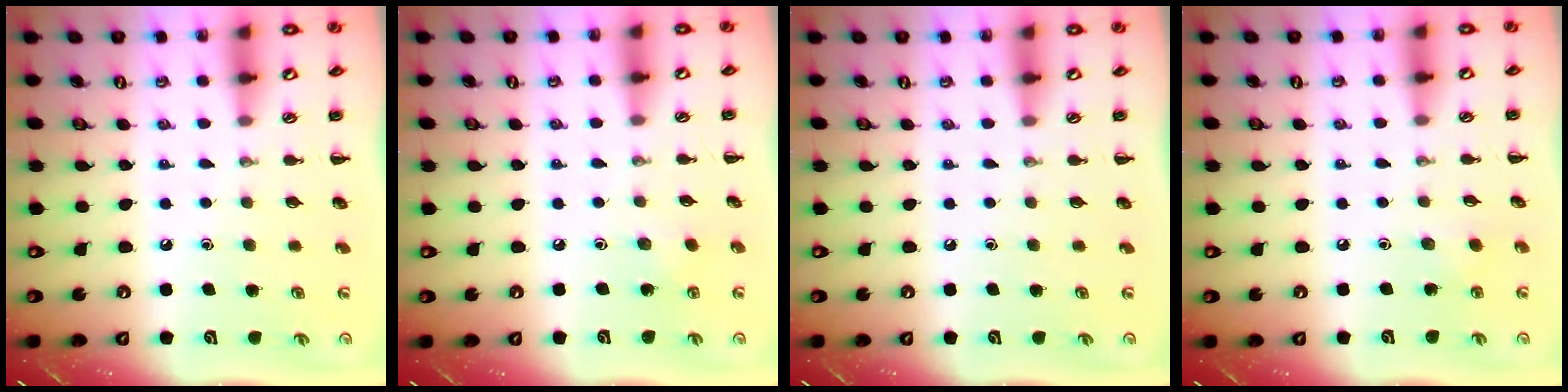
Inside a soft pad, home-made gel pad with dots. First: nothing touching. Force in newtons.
{"total": 2.9, "press": 2.7, "slide": 0.8}
{"total": 0.0}
{"total": 1.8, "press": 1.7, "slide": 0.6}